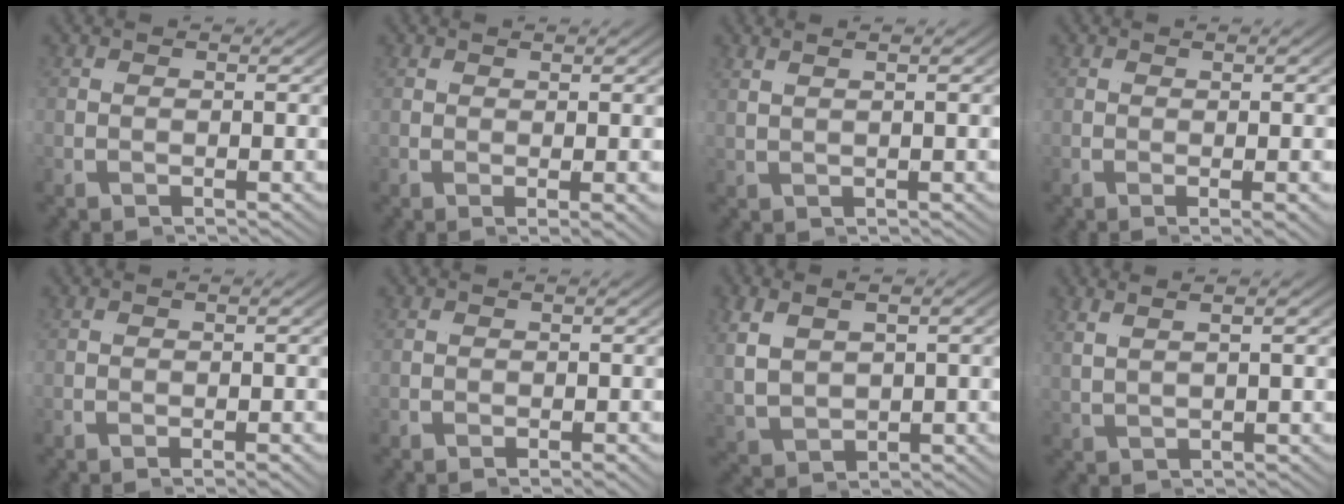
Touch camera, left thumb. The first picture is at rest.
{"total": 3.1, "force": [0.2, -2.6, 1.7], "torque": [-0.014, 0.025, -0.006]}
{"total": 1.4, "force": [0.2, -1.3, 0.5], "torque": [0.008, 0.017, 0.005]}
{"total": 3.1, "force": [-0.2, -2.5, 1.9], "torque": [-0.025, 0.022, -0.010]}
{"total": 1.5, "force": [-1.0, -0.5, 0.9], "torque": [-0.028, 0.003, -0.023]}
{"total": 1.1, "force": [-0.9, -0.3, 0.5], "torque": [-0.023, 0.001, -0.021]}
{"total": 2.3, "force": [0.2, 1.0, 2.1], "torque": [-0.030, 0.001, 0.015]}
{"total": 2.4, "force": [0.4, -2.3, 0.5], "torque": [0.004, 0.026, 0.007]}